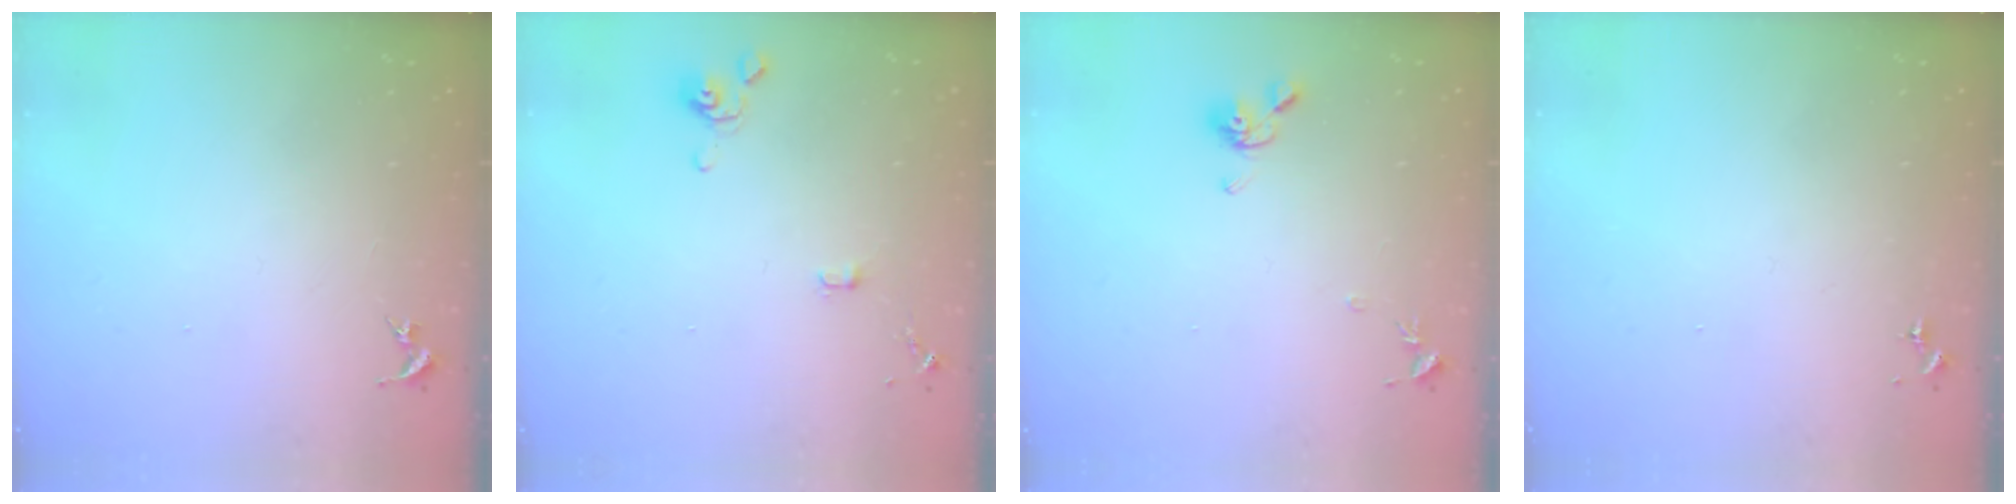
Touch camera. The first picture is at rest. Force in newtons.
{"total": 4.6, "press": 4.6, "slide": 0.7}
{"total": 8.6, "press": 8.5, "slide": 1.1}
{"total": 0.0}